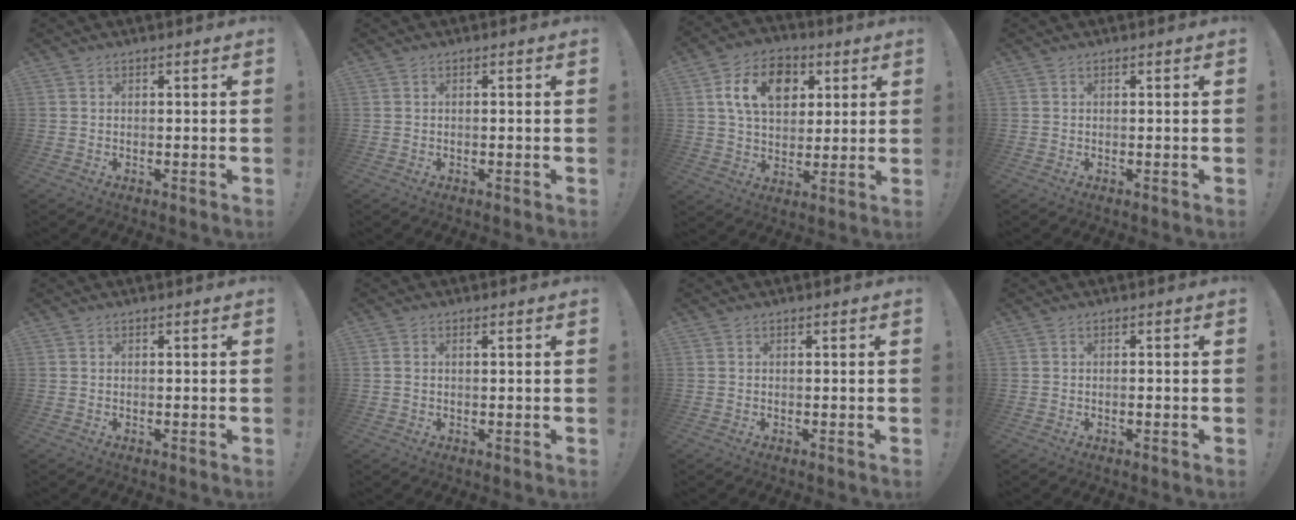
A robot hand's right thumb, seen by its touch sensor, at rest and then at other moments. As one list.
[{"total": 0.5, "force": [-0.3, -0.2, 0.3], "torque": [-0.006, -0.002, -0.006]}, {"total": 15.2, "force": [5.4, 11.0, 8.9], "torque": [-0.135, -0.006, 0.103]}, {"total": 0.0}, {"total": 0.0}, {"total": 0.8, "force": [0.4, 0.4, 0.6], "torque": [-0.020, 0.007, 0.008]}, {"total": 0.0}, {"total": 0.8, "force": [-0.5, 0.1, 0.6], "torque": [-0.002, -0.004, -0.011]}]